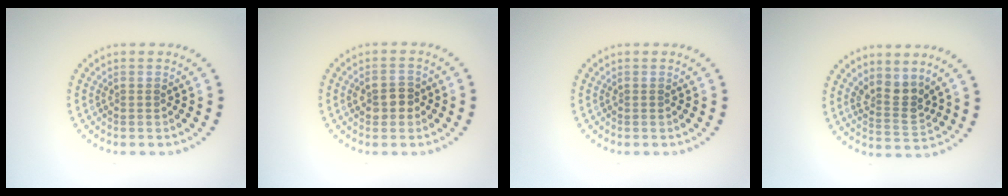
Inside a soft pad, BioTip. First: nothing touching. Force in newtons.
{"total": 2.3, "press": 2.3, "slide": 0.3}
{"total": 0.0}
{"total": 2.8, "press": 2.2, "slide": 1.7}